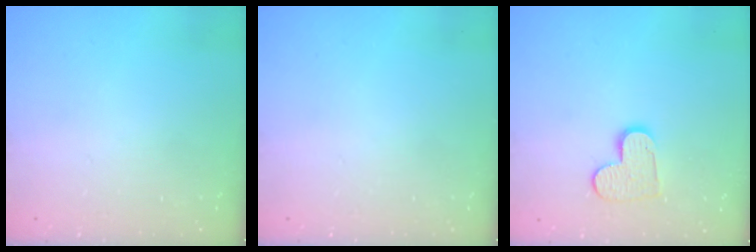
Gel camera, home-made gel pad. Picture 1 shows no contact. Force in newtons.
{"total": 0.0}
{"total": 8.8, "press": 8.8, "slide": 0.2}